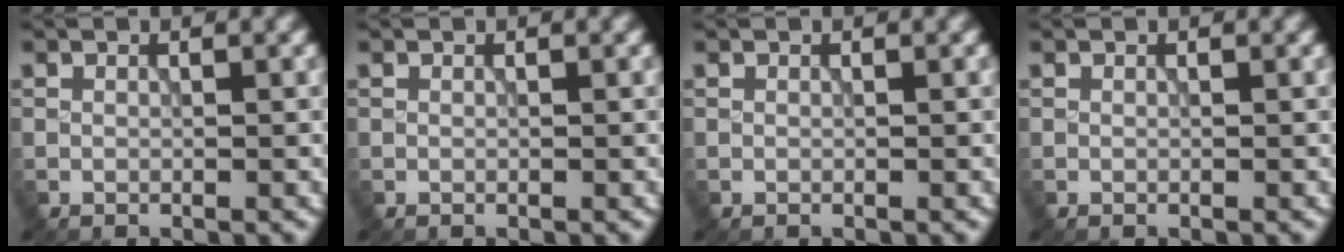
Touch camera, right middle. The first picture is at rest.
{"total": 0.0}
{"total": 0.0}
{"total": 0.0}